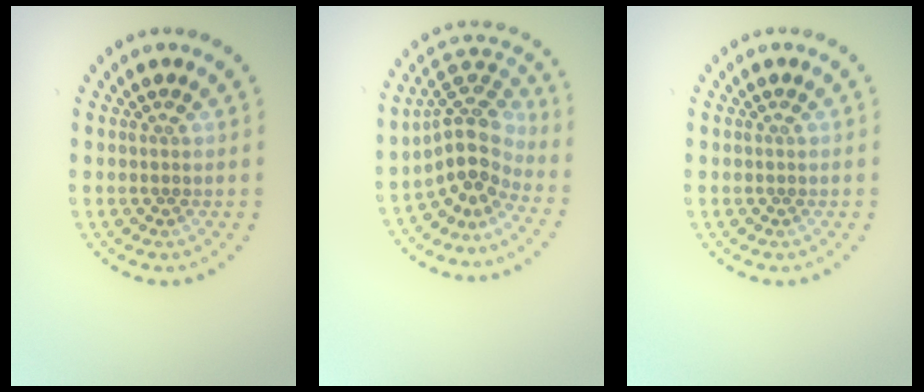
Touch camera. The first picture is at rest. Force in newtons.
{"total": 4.2, "press": 3.0, "slide": 3.0}
{"total": 0.0}